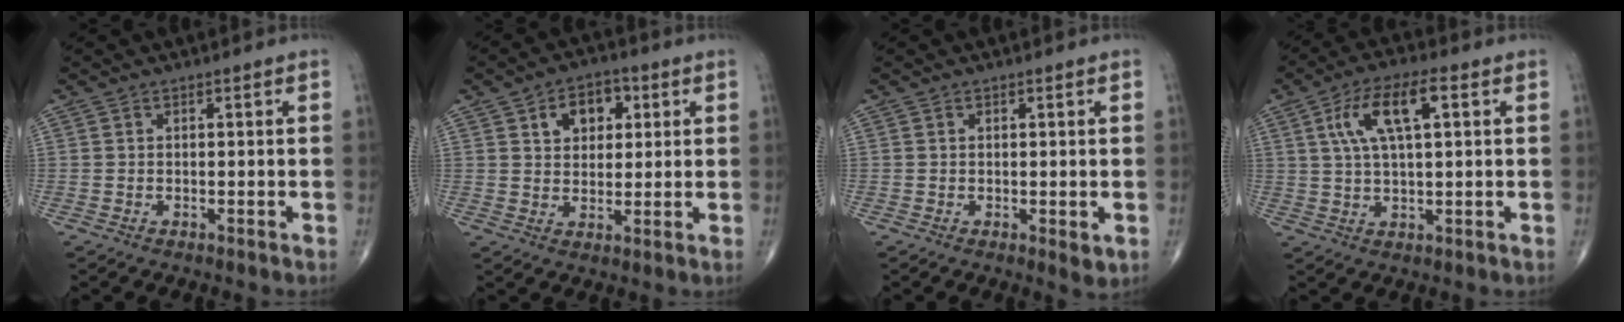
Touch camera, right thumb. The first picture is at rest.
{"total": 7.7, "force": [2.9, 5.3, 4.8], "torque": [-0.037, -0.005, 0.040]}
{"total": 1.8, "force": [-0.2, 0.7, 1.7], "torque": [-0.022, -0.007, -0.005]}
{"total": 10.3, "force": [3.2, 3.6, 9.1], "torque": [-0.177, 0.013, 0.057]}